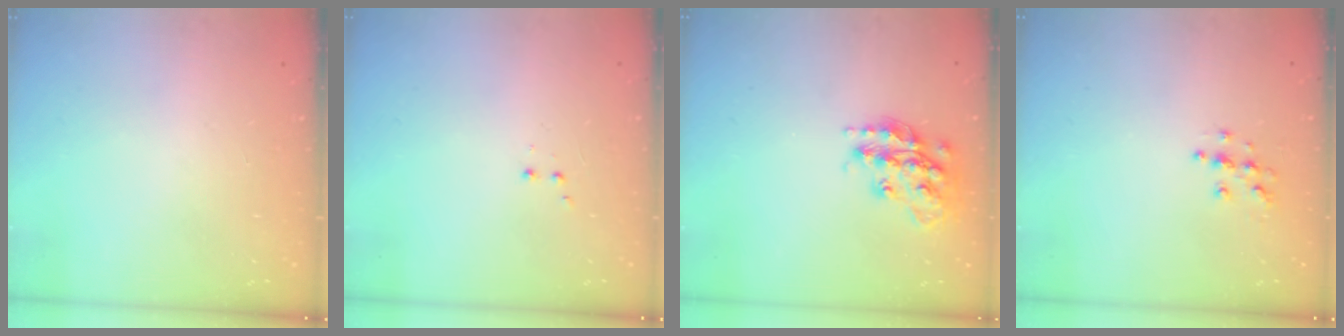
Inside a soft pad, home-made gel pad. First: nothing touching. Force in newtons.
{"total": 2.0, "press": 1.8, "slide": 0.9}
{"total": 17.3, "press": 17.3, "slide": 1.2}
{"total": 5.6, "press": 5.6, "slide": 0.2}